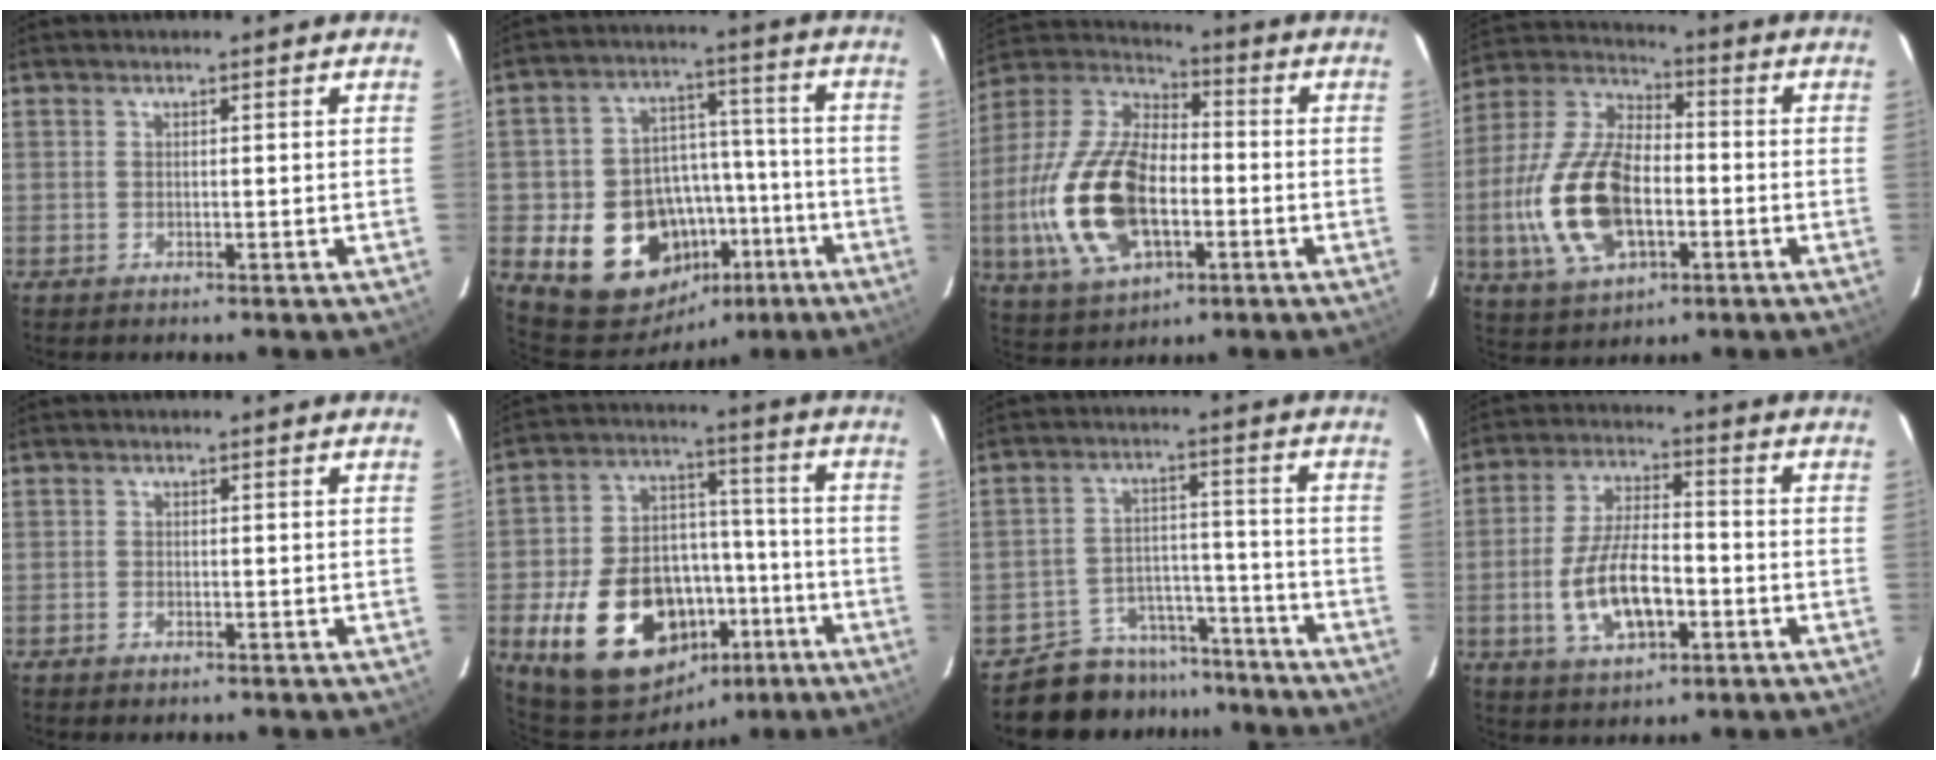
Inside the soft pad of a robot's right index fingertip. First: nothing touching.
{"total": 19.3, "force": [-8.5, 14.7, 9.1], "torque": [-0.192, 0.040, -0.094]}
{"total": 20.7, "force": [-4.8, 11.0, 16.8], "torque": [-0.370, -0.003, -0.083]}
{"total": 18.3, "force": [-4.4, 9.8, 14.7], "torque": [-0.322, 0.002, -0.075]}
{"total": 1.3, "force": [-0.9, 0.8, 0.4], "torque": [-0.011, 0.000, -0.017]}
{"total": 23.5, "force": [-11.0, 15.4, 14.0], "torque": [-0.283, 0.030, -0.144]}
{"total": 10.9, "force": [-9.4, 5.5, 0.7], "torque": [-0.024, 0.045, -0.130]}
{"total": 12.3, "force": [-3.8, 5.6, 10.3], "torque": [-0.208, 0.003, -0.060]}